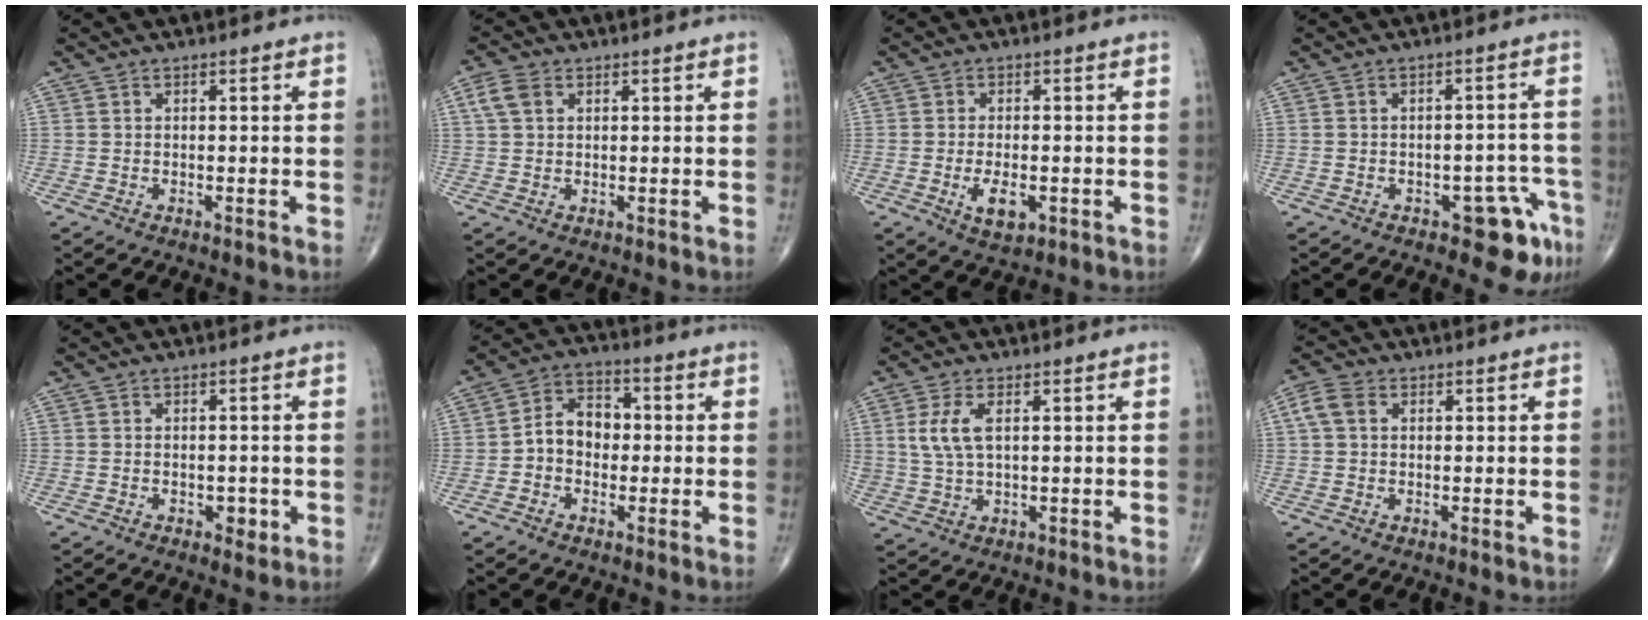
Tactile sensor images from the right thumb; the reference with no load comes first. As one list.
[{"total": 4.0, "force": [1.4, 2.7, 2.5], "torque": [-0.055, 0.009, 0.029]}, {"total": 5.0, "force": [-1.6, 2.4, 4.1], "torque": [-0.068, -0.005, -0.021]}, {"total": 7.5, "force": [-4.3, 3.5, 5.1], "torque": [-0.029, 0.031, -0.050]}, {"total": 2.6, "force": [-0.9, 1.6, 1.8], "torque": [-0.014, 0.002, -0.008]}, {"total": 7.9, "force": [-0.6, 6.1, 5.0], "torque": [-0.058, 0.031, -0.024]}, {"total": 5.9, "force": [1.6, 2.8, 5.0], "torque": [-0.112, -0.001, 0.038]}, {"total": 4.1, "force": [1.0, 3.0, 2.6], "torque": [-0.063, 0.013, 0.016]}]